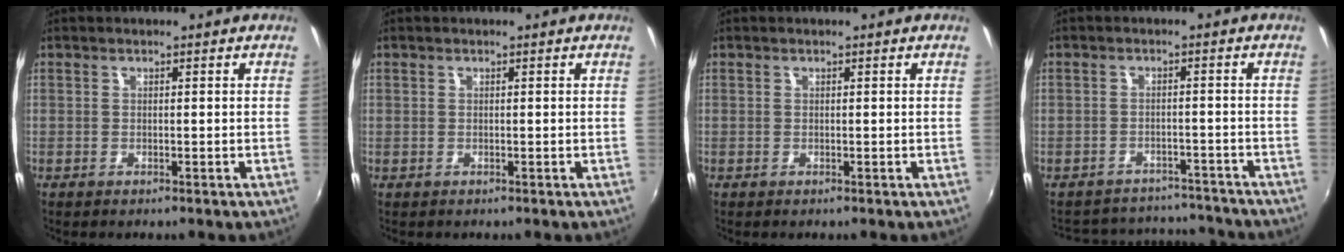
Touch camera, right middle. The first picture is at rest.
{"total": 0.7, "force": [-0.2, 0.6, -0.1], "torque": [0.000, -0.002, -0.003]}
{"total": 0.0}
{"total": 12.2, "force": [-10.5, 5.7, 2.3], "torque": [-0.062, 0.043, -0.130]}